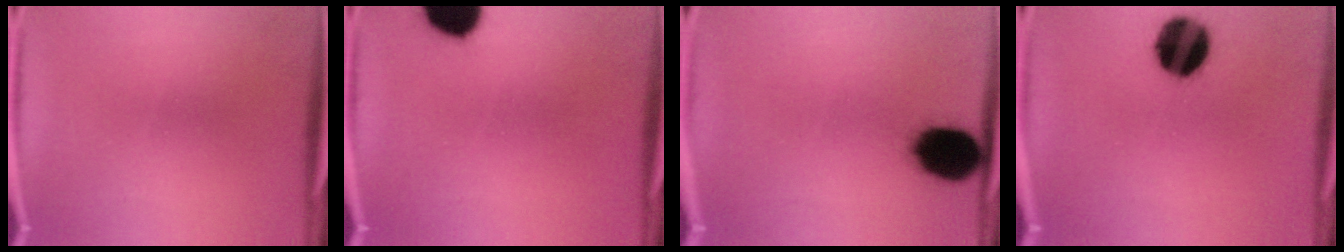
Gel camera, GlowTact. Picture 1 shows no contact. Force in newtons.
{"total": 14.1}
{"total": 13.1}
{"total": 16.2}